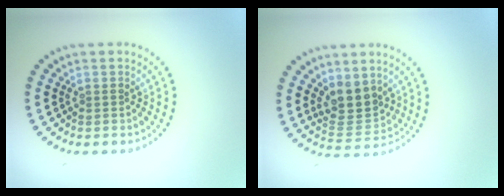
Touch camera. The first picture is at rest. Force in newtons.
{"total": 3.8, "press": 3.3, "slide": 1.8}